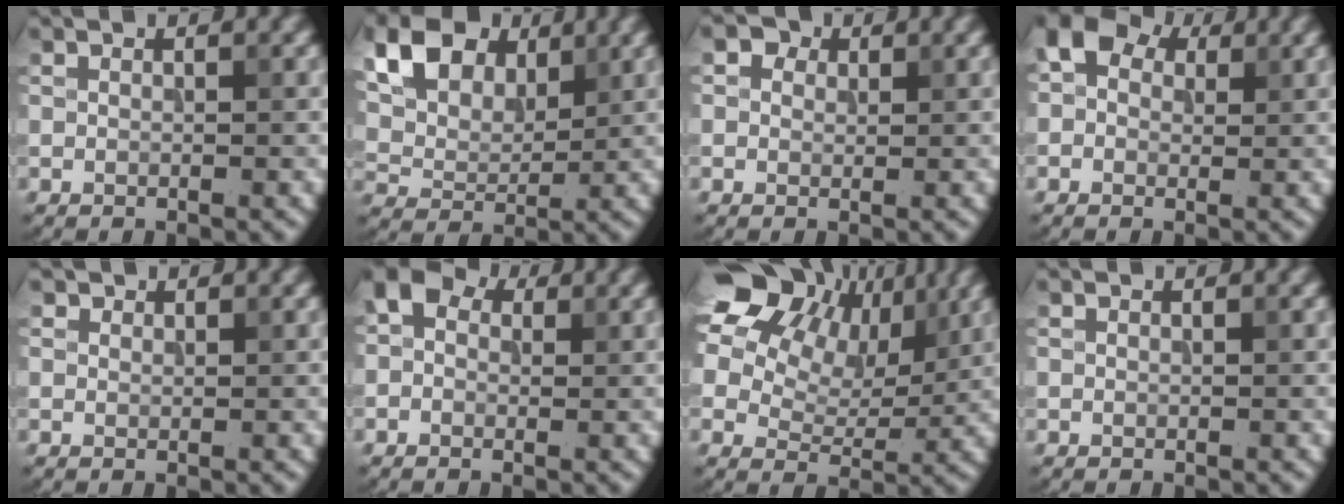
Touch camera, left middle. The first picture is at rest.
{"total": 9.0, "force": [4.7, 5.9, 4.8], "torque": [-0.122, 0.019, 0.084]}
{"total": 2.4, "force": [1.4, 1.7, 1.1], "torque": [-0.015, 0.004, -0.001]}
{"total": 4.4, "force": [1.7, 3.3, 2.4], "torque": [-0.033, 0.011, 0.002]}
{"total": 0.7, "force": [0.5, 0.4, 0.0], "torque": [0.002, -0.003, 0.007]}
{"total": 3.1, "force": [0.9, 2.3, 1.8], "torque": [-0.029, 0.012, -0.010]}
{"total": 18.4, "force": [8.9, 12.7, 9.9], "torque": [-0.209, 0.051, 0.161]}
{"total": 0.0}